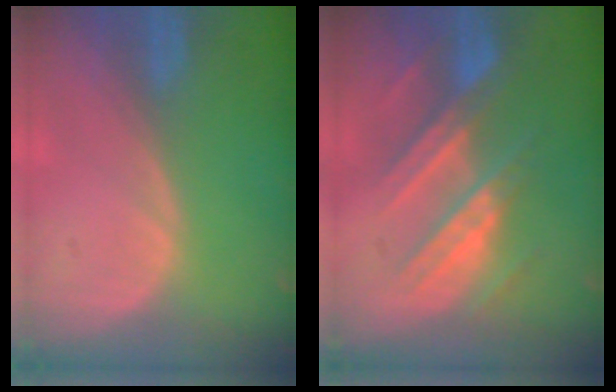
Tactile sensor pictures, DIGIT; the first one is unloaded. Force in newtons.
{"total": 8.6, "press": 8.1, "slide": 2.7}